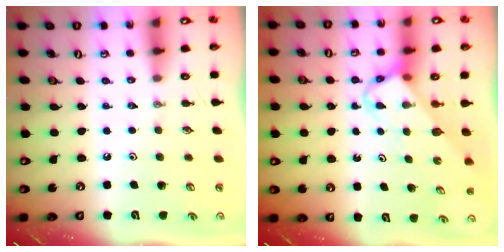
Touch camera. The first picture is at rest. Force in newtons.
{"total": 3.8, "press": 3.8, "slide": 0.2}